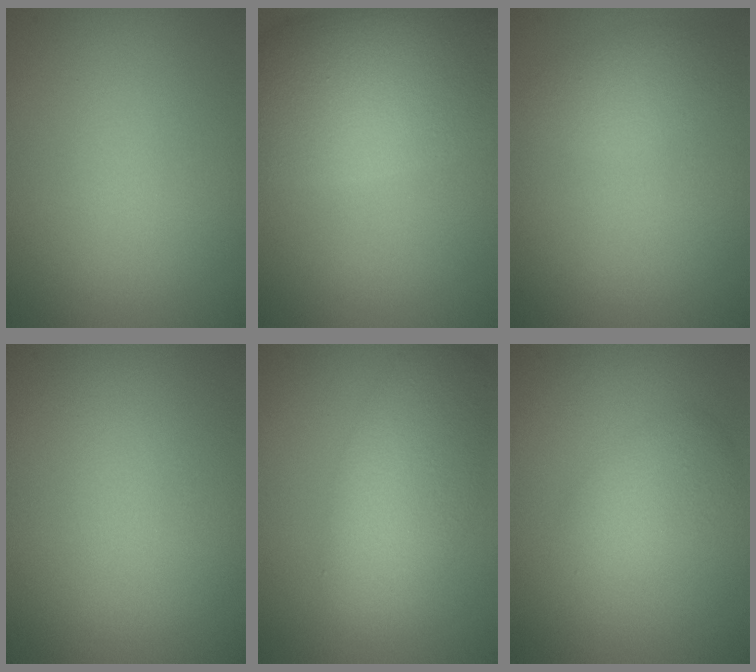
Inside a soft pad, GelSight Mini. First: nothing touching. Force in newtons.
{"total": 10.7, "press": 10.7, "slide": 0.2}
{"total": 2.2, "press": 2.2, "slide": 0.0}
{"total": 0.0}
{"total": 5.8, "press": 5.8, "slide": 0.2}
{"total": 2.4, "press": 2.4, "slide": 0.1}